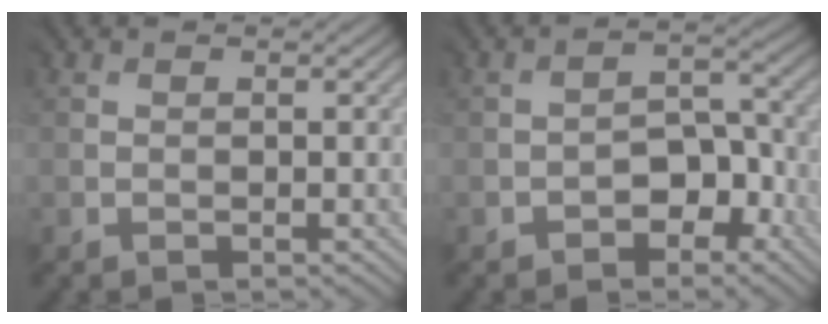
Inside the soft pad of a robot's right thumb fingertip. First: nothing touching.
{"total": 4.2, "force": [-2.8, 2.5, 1.8], "torque": [-0.018, 0.008, -0.045]}